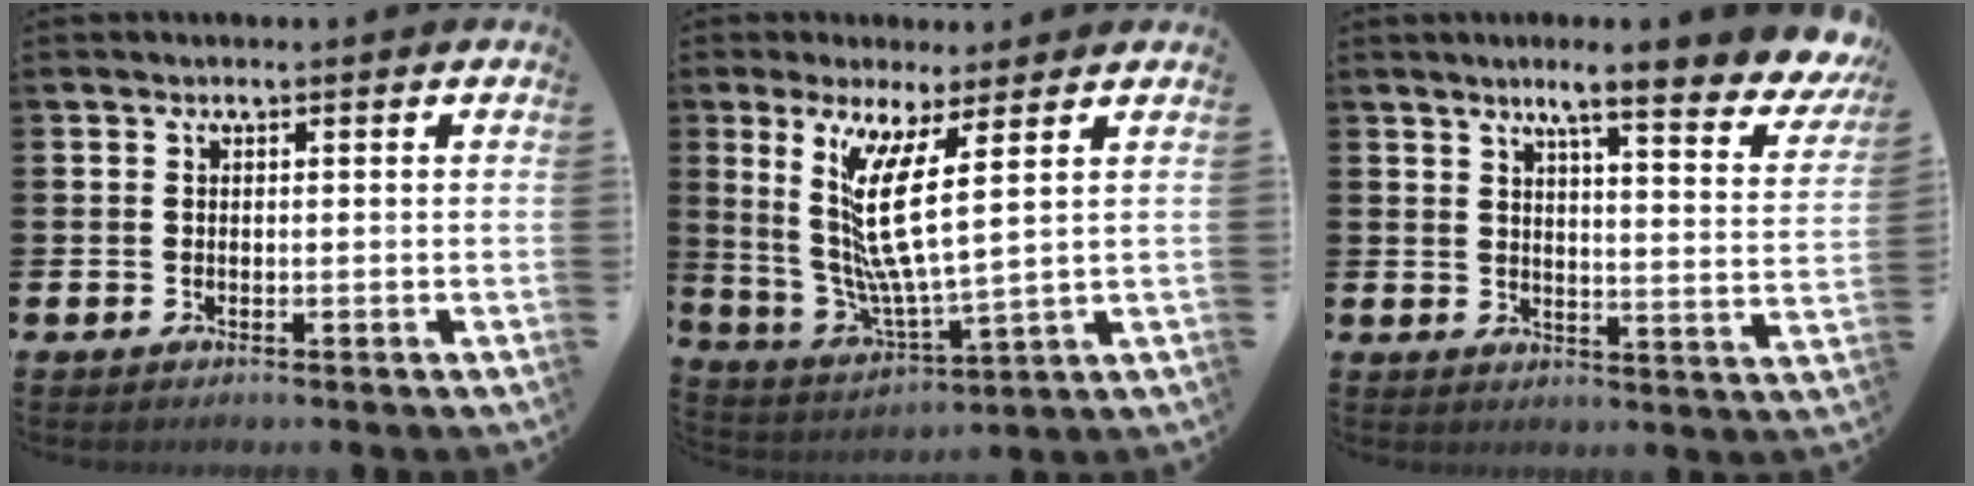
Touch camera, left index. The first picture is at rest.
{"total": 11.0, "force": [5.6, 1.7, 9.4], "torque": [-0.183, -0.028, 0.098]}
{"total": 7.6, "force": [6.1, 0.5, 4.4], "torque": [-0.079, -0.051, 0.094]}